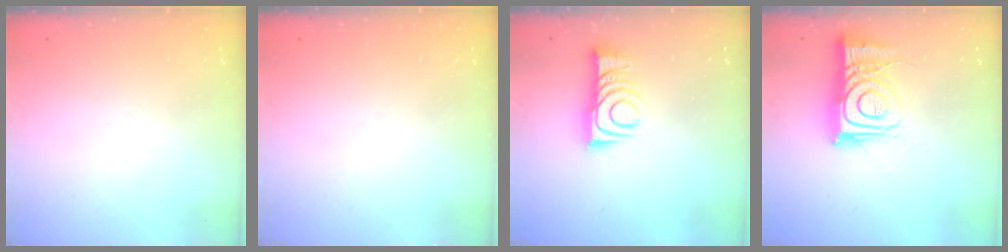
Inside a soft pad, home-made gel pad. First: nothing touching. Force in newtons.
{"total": 0.0}
{"total": 10.5, "press": 10.5, "slide": 0.3}
{"total": 13.6, "press": 13.6, "slide": 1.0}